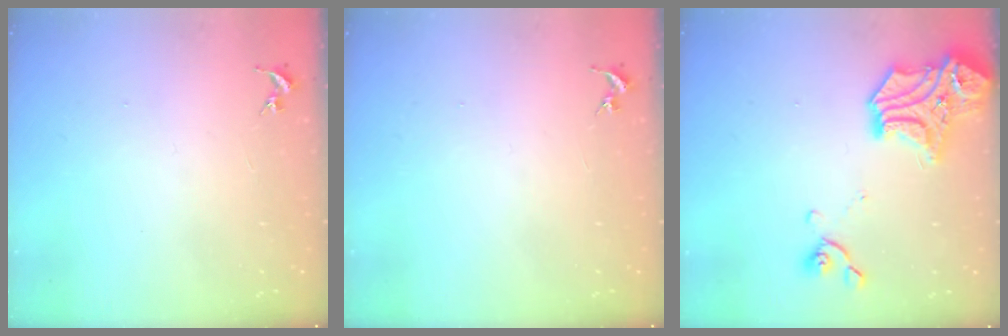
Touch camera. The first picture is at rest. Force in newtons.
{"total": 0.0}
{"total": 18.6, "press": 18.5, "slide": 1.4}